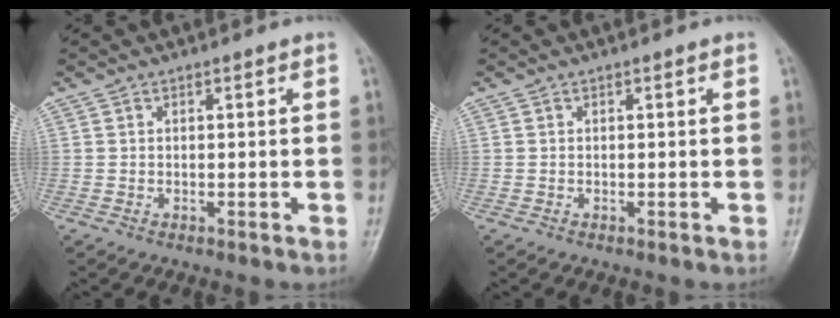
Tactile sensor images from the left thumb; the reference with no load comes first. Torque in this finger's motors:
{"motor_torque": [0.00, 0.00, -0.01, 0.00, 0.00]}